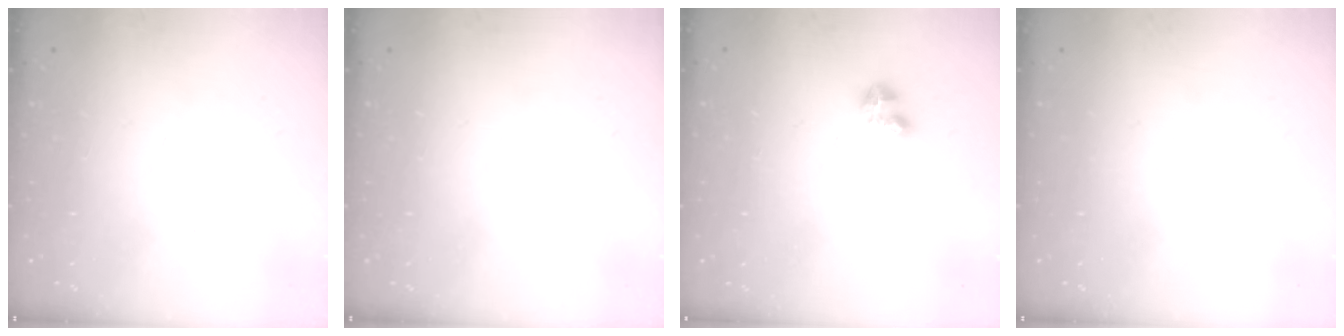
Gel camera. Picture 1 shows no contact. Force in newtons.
{"total": 0.0}
{"total": 2.3, "press": 2.2, "slide": 0.5}
{"total": 0.0}